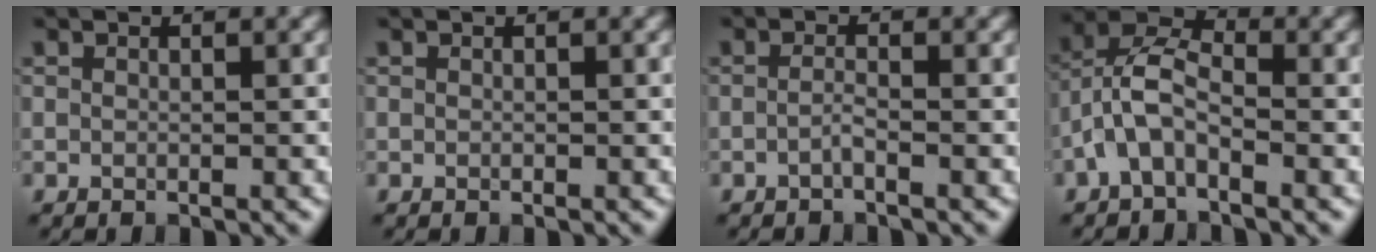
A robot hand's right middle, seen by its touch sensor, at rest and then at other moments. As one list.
[{"total": 0.0}, {"total": 1.0, "force": [-0.6, 0.1, 0.8], "torque": [-0.017, 0.004, -0.015]}, {"total": 4.4, "force": [-1.8, 2.1, 3.5], "torque": [-0.073, 0.020, -0.043]}]